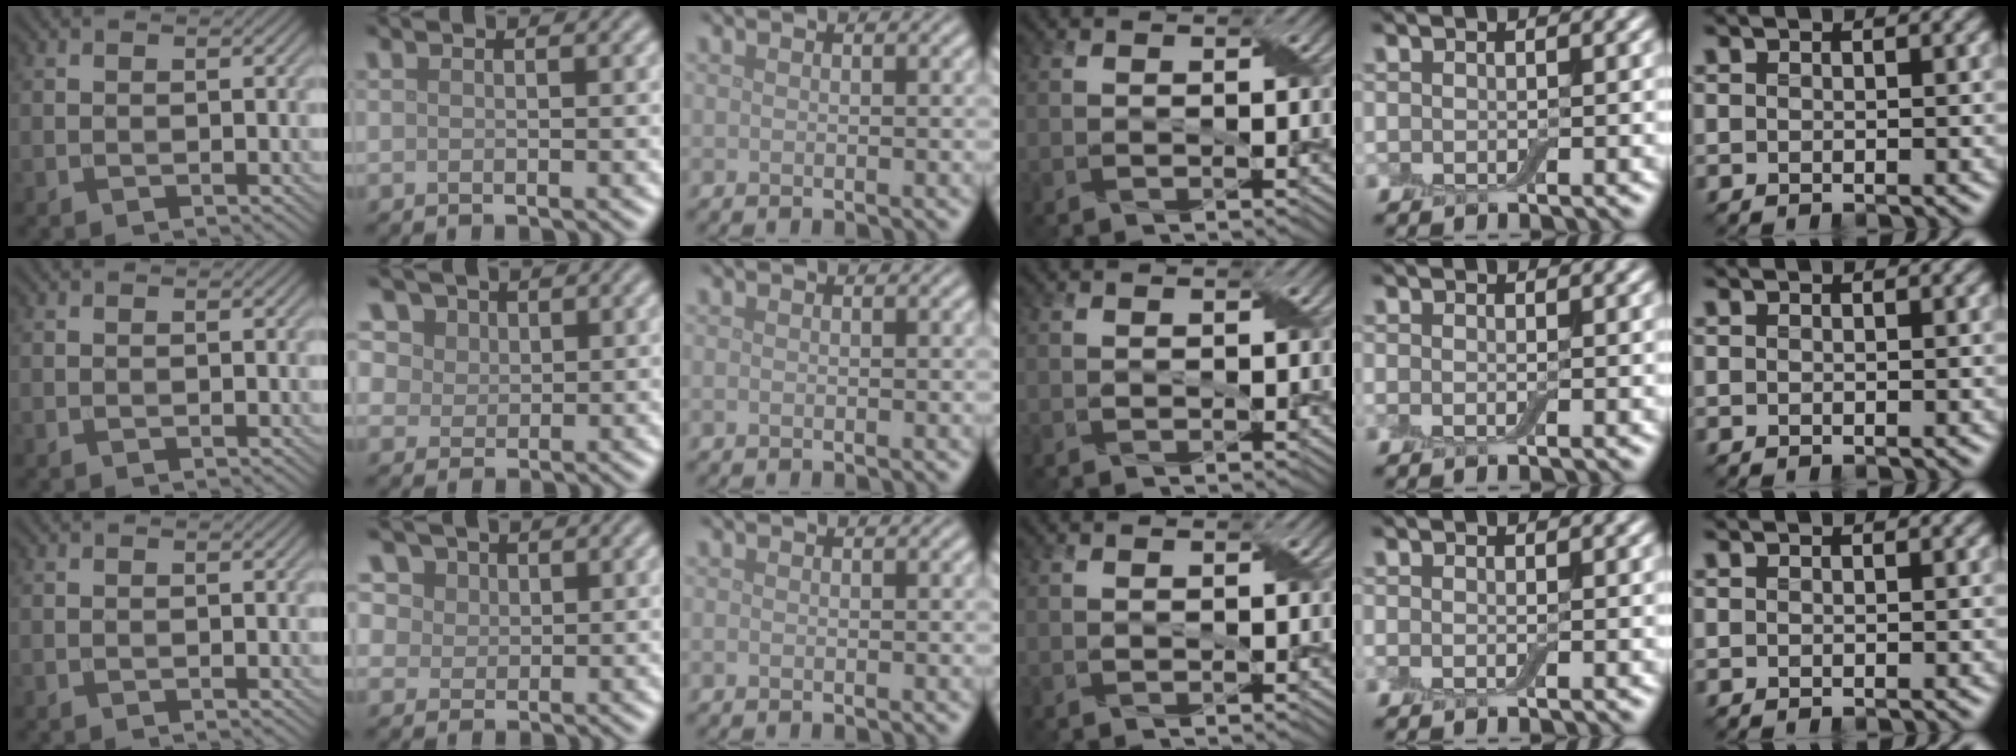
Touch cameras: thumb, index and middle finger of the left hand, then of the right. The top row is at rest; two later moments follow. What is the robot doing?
{"motion": "fold", "object": "cloth"}